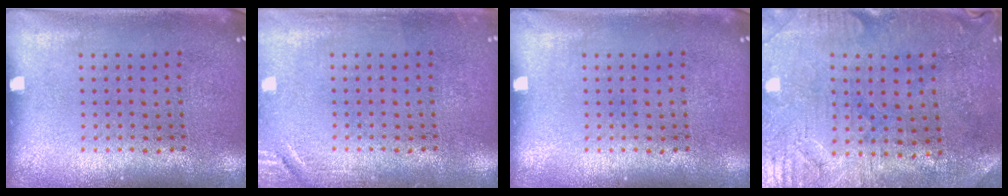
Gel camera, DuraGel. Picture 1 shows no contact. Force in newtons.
{"total": 1.5, "press": 1.5, "slide": 0.3}
{"total": 0.0}
{"total": 0.6, "press": 0.5, "slide": 0.3}